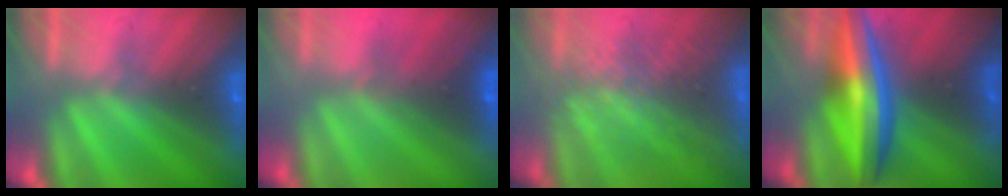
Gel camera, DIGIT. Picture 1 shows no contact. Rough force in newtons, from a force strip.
{"total": 1.8}
{"total": 3.4}
{"total": 5.8}